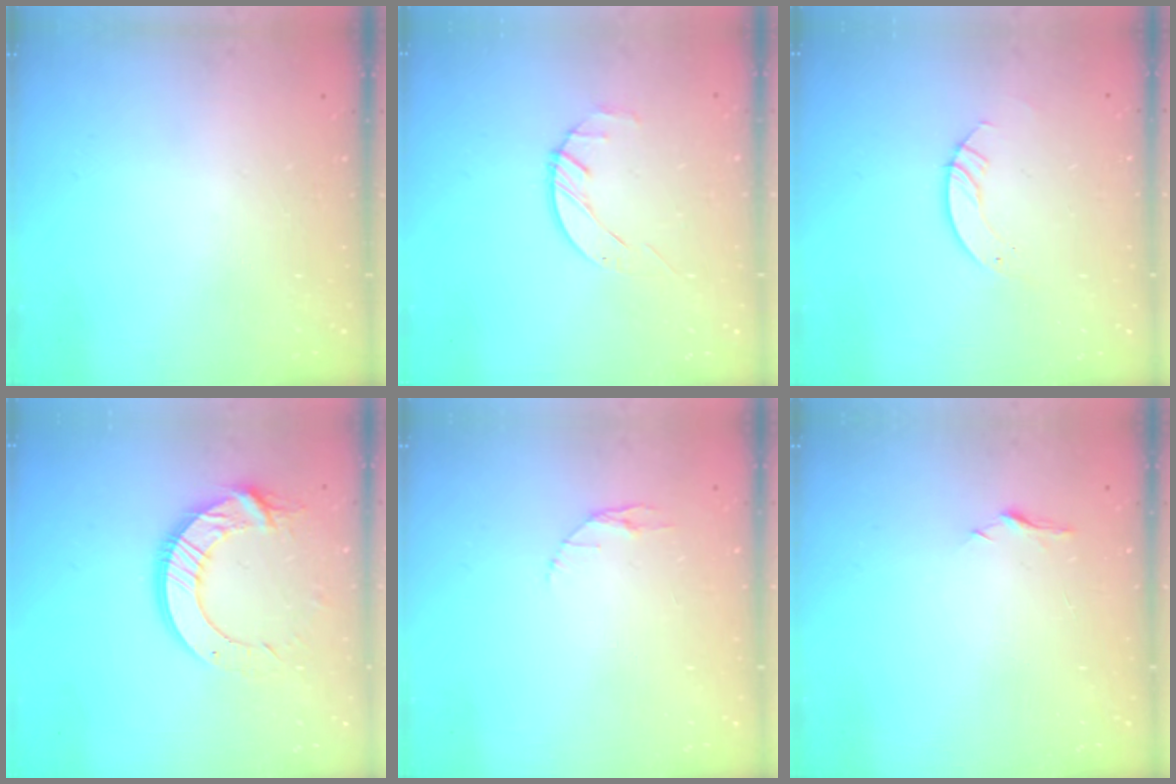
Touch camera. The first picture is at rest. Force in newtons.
{"total": 2.1, "press": 2.0, "slide": 0.3}
{"total": 3.5, "press": 3.5, "slide": 0.1}
{"total": 14.7, "press": 14.7, "slide": 1.6}
{"total": 2.9, "press": 2.9, "slide": 0.4}
{"total": 5.0, "press": 5.0, "slide": 0.6}